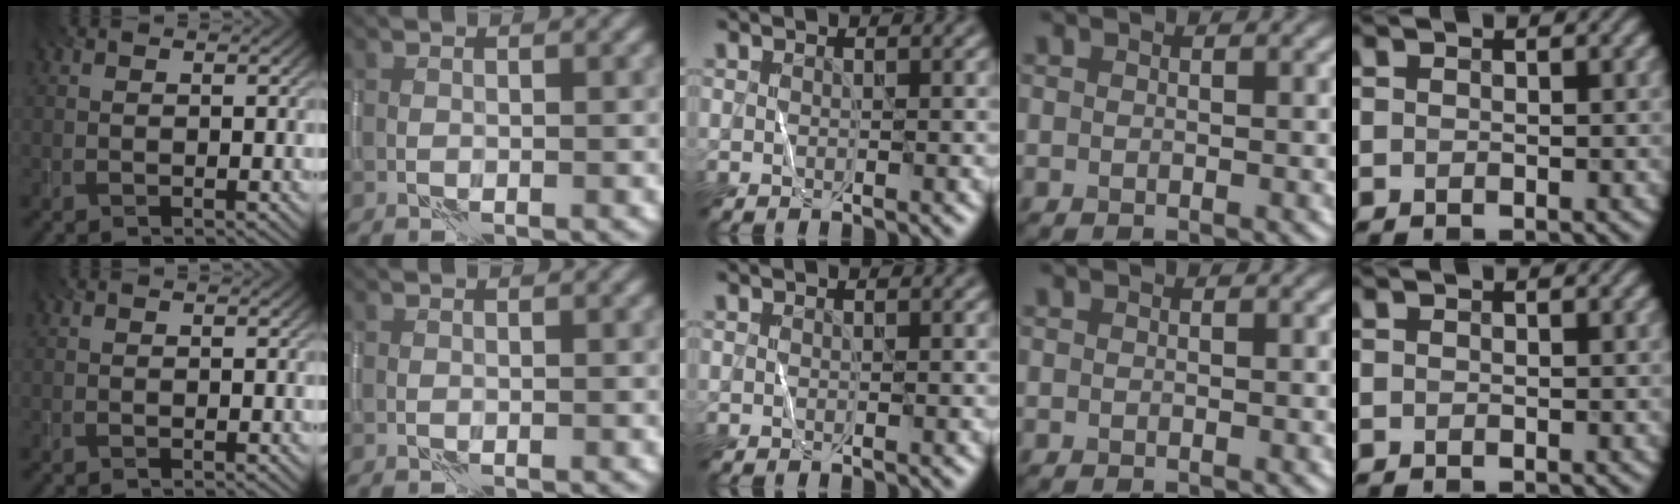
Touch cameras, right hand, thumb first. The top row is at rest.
{}